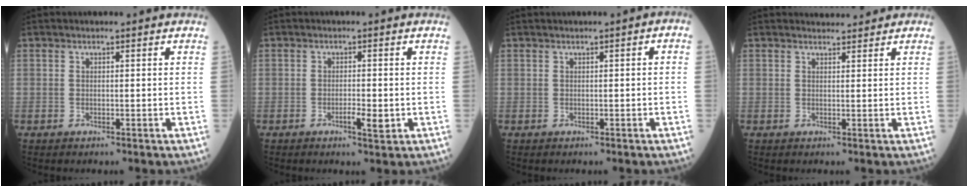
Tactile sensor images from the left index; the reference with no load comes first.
{"total": 1.9, "force": [-0.9, 0.5, 1.6], "torque": [-0.027, -0.002, -0.014]}
{"total": 1.0, "force": [0.1, 0.3, 1.0], "torque": [-0.013, 0.010, 0.003]}
{"total": 3.1, "force": [2.9, 0.8, 0.5], "torque": [-0.006, 0.016, 0.039]}